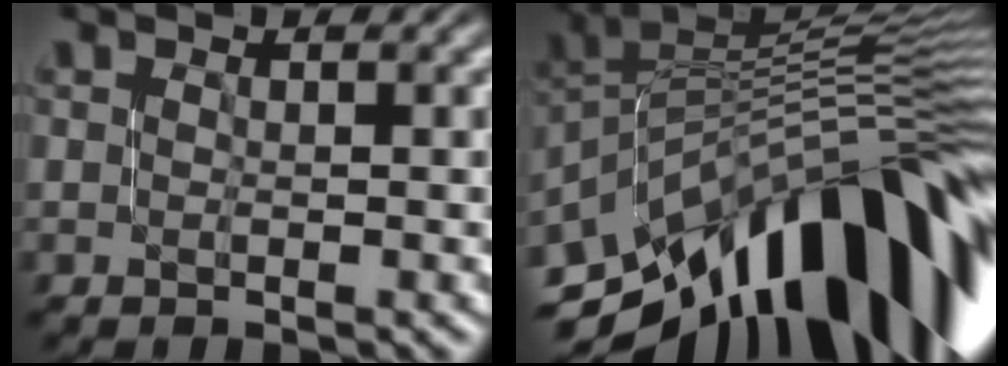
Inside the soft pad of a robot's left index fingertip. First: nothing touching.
{"total": 14.6, "force": [-7.0, 7.1, 10.7], "torque": [-0.148, 0.039, -0.136]}